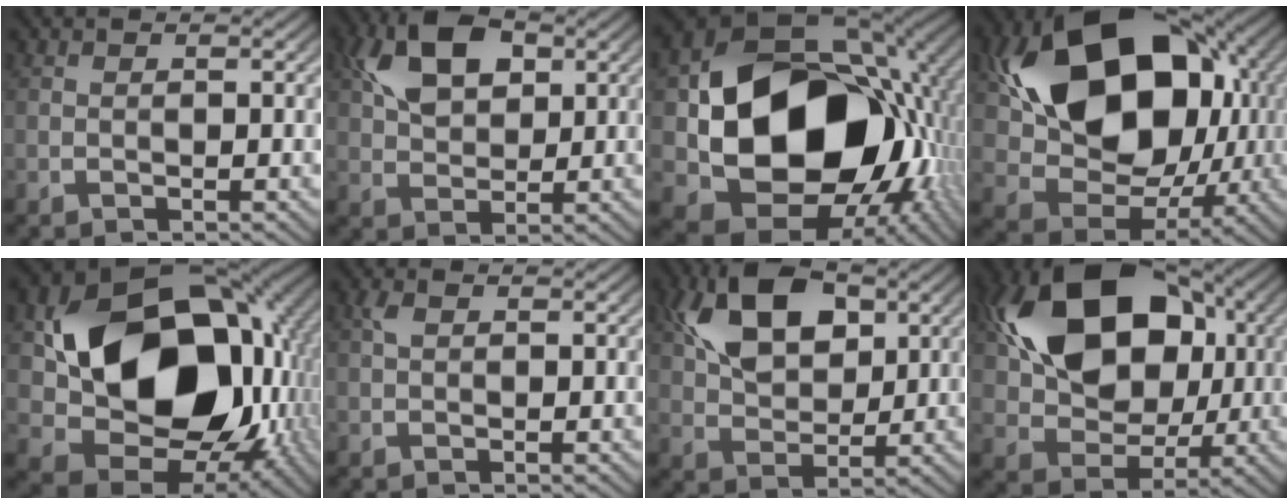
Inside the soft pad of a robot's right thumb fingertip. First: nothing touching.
{"total": 6.8, "force": [2.7, 4.1, 4.7], "torque": [-0.092, -0.002, 0.059]}
{"total": 24.5, "force": [-2.4, 16.2, 18.2], "torque": [-0.357, -0.084, -0.003]}
{"total": 20.5, "force": [2.7, 13.5, 15.2], "torque": [-0.298, -0.033, 0.055]}
{"total": 24.0, "force": [0.0, 16.0, 17.9], "torque": [-0.354, -0.055, 0.017]}
{"total": 1.1, "force": [0.5, 0.7, 0.7], "torque": [-0.020, 0.001, 0.011]}
{"total": 8.7, "force": [3.0, 5.4, 6.1], "torque": [-0.123, -0.008, 0.065]}
{"total": 16.0, "force": [3.1, 10.6, 11.6], "torque": [-0.233, -0.018, 0.062]}